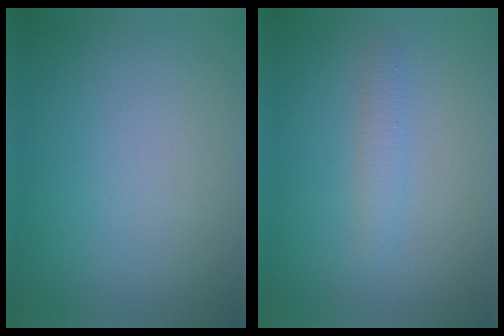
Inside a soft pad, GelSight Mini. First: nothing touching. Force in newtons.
{"total": 1.3, "press": 1.3, "slide": 0.0}